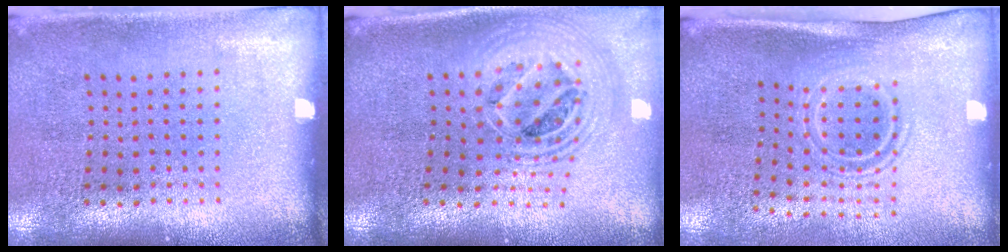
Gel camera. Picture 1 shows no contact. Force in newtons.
{"total": 2.3, "press": 1.8, "slide": 1.5}
{"total": 1.8, "press": 1.2, "slide": 1.3}